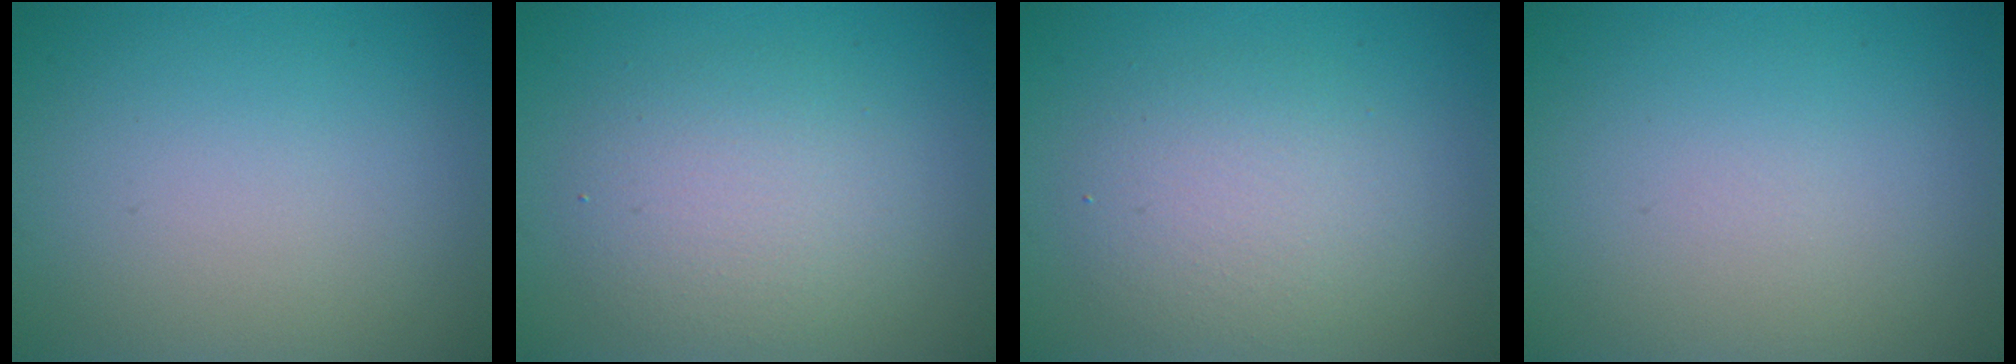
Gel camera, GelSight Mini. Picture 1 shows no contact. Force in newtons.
{"total": 3.8, "press": 3.8, "slide": 0.3}
{"total": 3.9, "press": 3.9, "slide": 0.1}
{"total": 0.0}